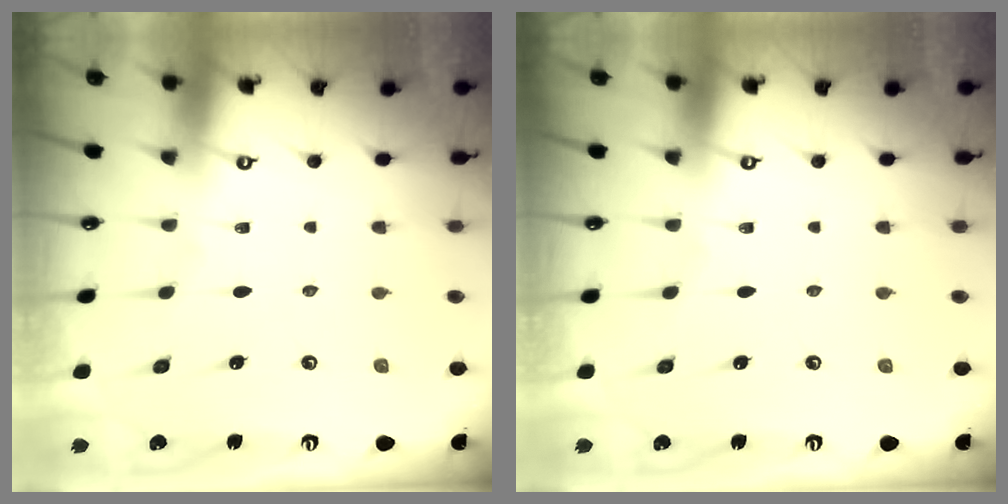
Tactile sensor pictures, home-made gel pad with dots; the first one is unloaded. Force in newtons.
{"total": 0.0}